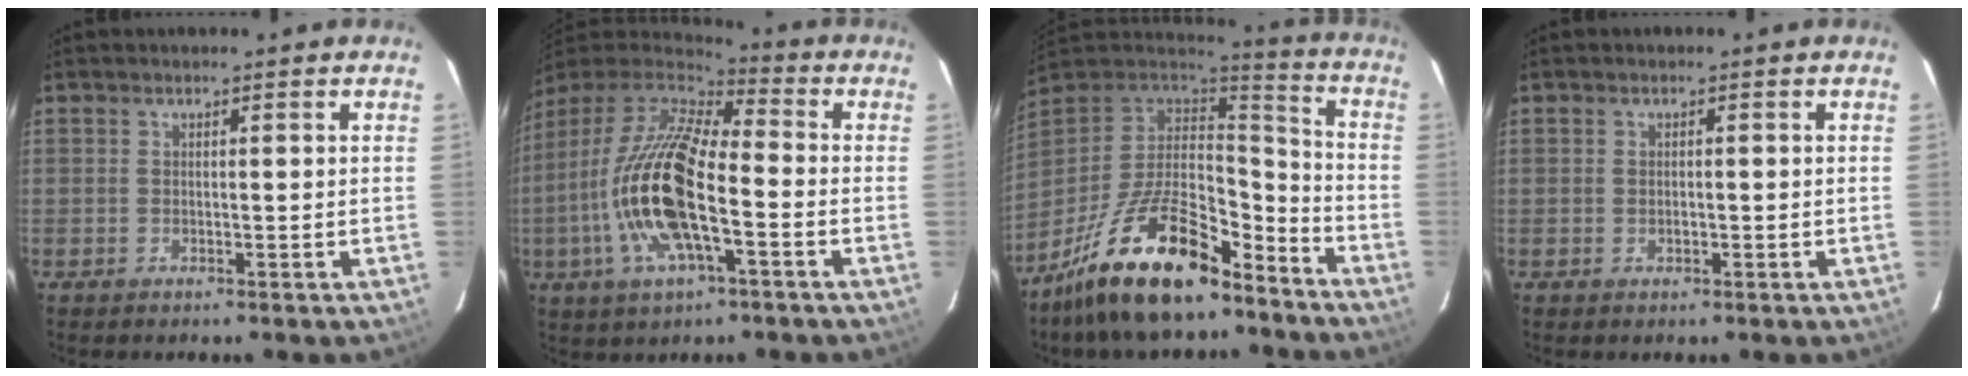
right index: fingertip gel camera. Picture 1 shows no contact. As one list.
[{"total": 19.9, "force": [-5.3, 7.0, 17.8], "torque": [-0.358, -0.014, -0.110]}, {"total": 22.6, "force": [-15.2, 8.4, 14.5], "torque": [-0.279, -0.012, -0.254]}, {"total": 0.9, "force": [-0.3, 0.7, 0.5], "torque": [-0.008, 0.002, -0.004]}]